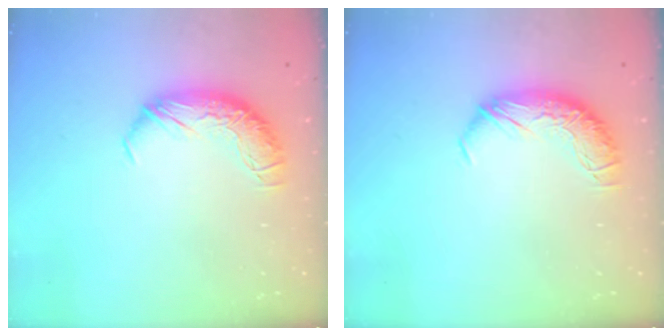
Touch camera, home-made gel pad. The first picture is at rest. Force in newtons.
{"total": 0.0}